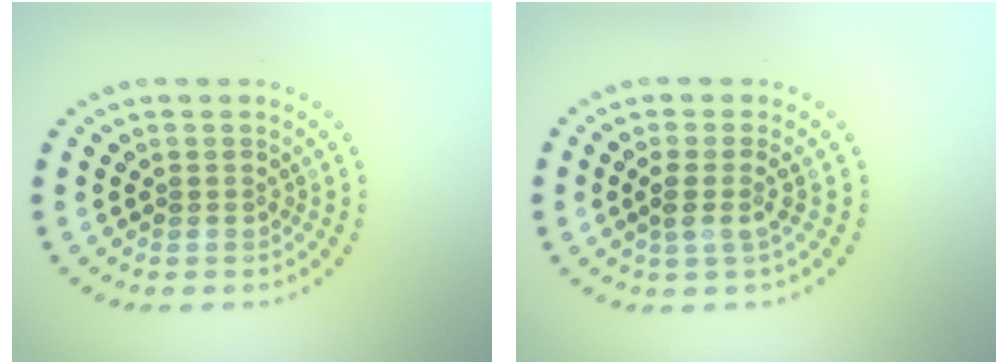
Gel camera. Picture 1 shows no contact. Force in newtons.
{"total": 1.9, "press": 1.5, "slide": 1.1}